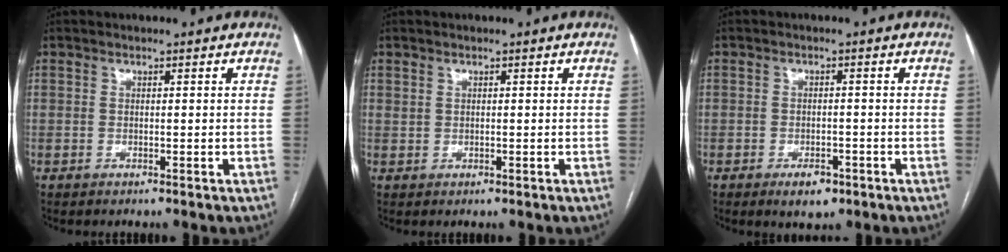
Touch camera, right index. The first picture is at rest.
{"total": 0.6, "force": [0.4, 0.4, 0.1], "torque": [0.002, 0.002, 0.007]}
{"total": 3.7, "force": [-2.2, 2.0, 2.3], "torque": [-0.033, 0.000, -0.024]}